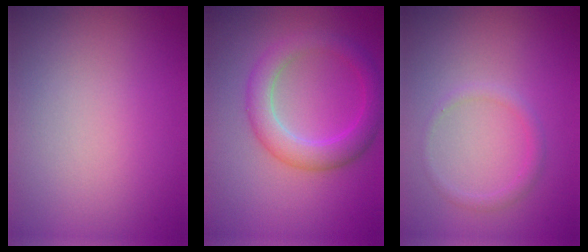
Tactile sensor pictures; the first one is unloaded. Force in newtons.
{"total": 4.0, "press": 4.0, "slide": 0.3}
{"total": 1.2, "press": 1.2, "slide": 0.1}